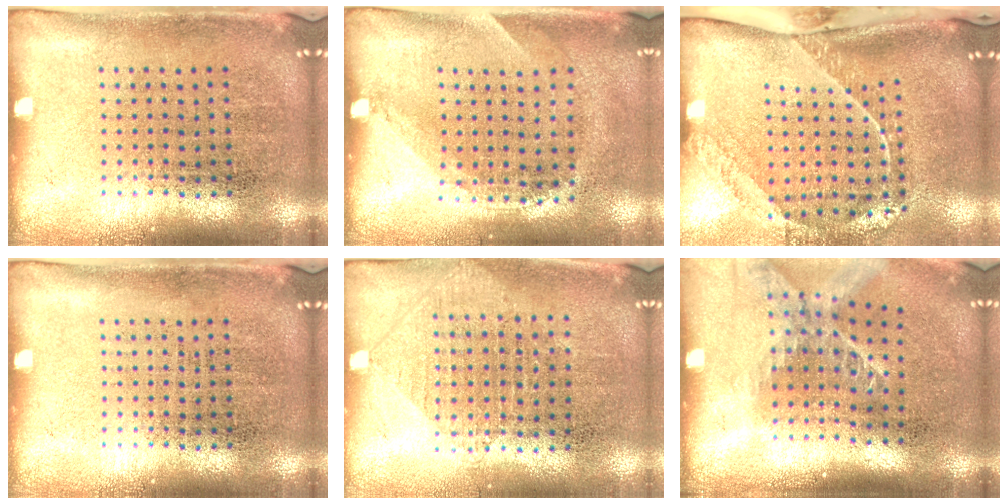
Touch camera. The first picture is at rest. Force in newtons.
{"total": 1.3, "press": 0.9, "slide": 0.9}
{"total": 2.5, "press": 1.7, "slide": 1.9}
{"total": 0.0}
{"total": 0.9, "press": 0.9, "slide": 0.3}
{"total": 1.7, "press": 1.3, "slide": 1.1}